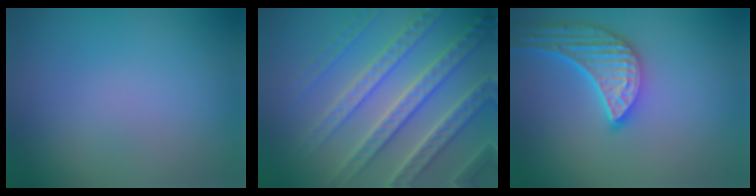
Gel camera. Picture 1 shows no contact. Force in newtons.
{"total": 7.1, "press": 6.9, "slide": 1.7}
{"total": 5.2, "press": 4.2, "slide": 3.0}